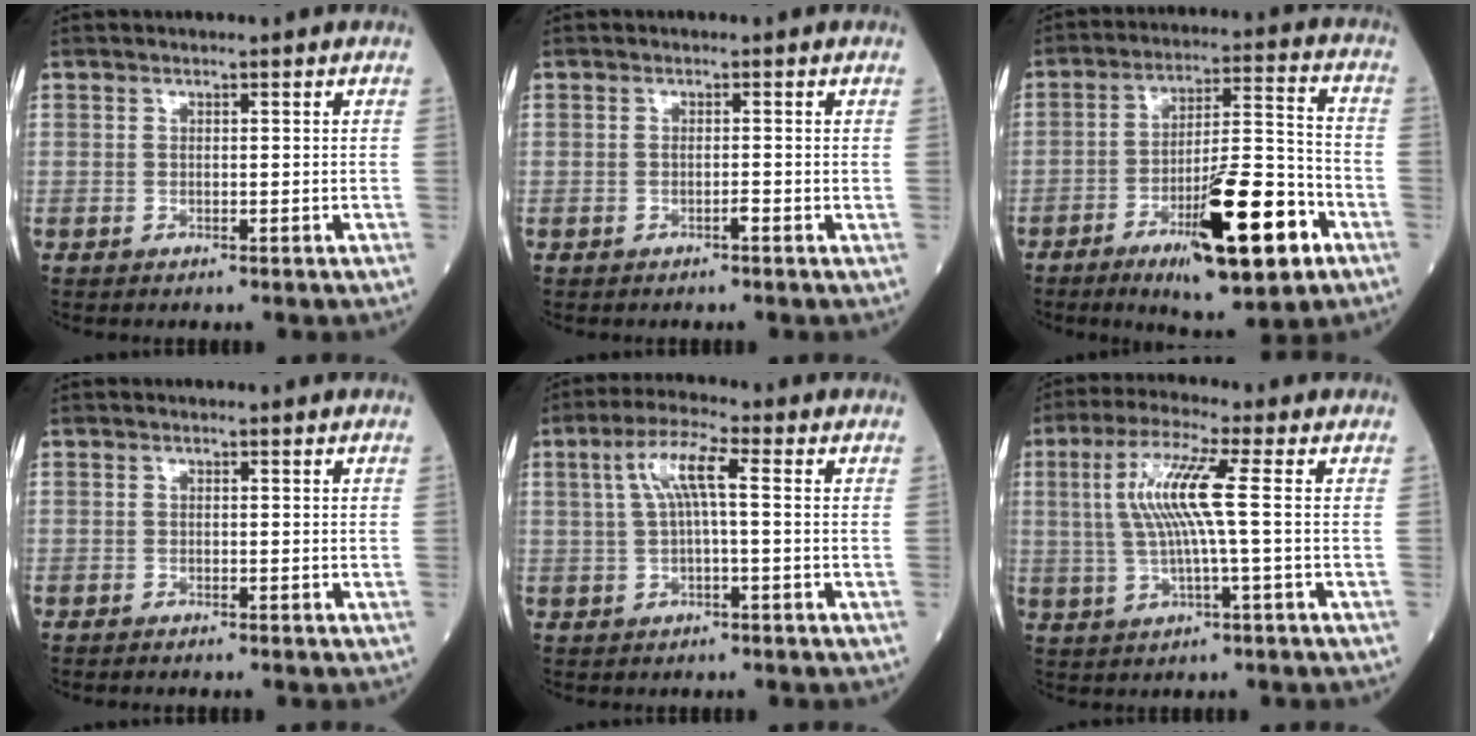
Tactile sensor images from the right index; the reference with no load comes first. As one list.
[{"total": 0.8, "force": [-0.4, 0.1, 0.6], "torque": [-0.014, 0.000, -0.007]}, {"total": 16.9, "force": [-8.0, 2.9, 14.6], "torque": [-0.237, -0.005, -0.120]}, {"total": 0.6, "force": [-0.6, -0.1, 0.2], "torque": [0.002, 0.001, -0.011]}, {"total": 6.1, "force": [1.2, 0.8, 5.9], "torque": [-0.119, 0.024, 0.023]}, {"total": 8.7, "force": [1.2, -0.2, 8.6], "torque": [-0.183, 0.013, 0.023]}]